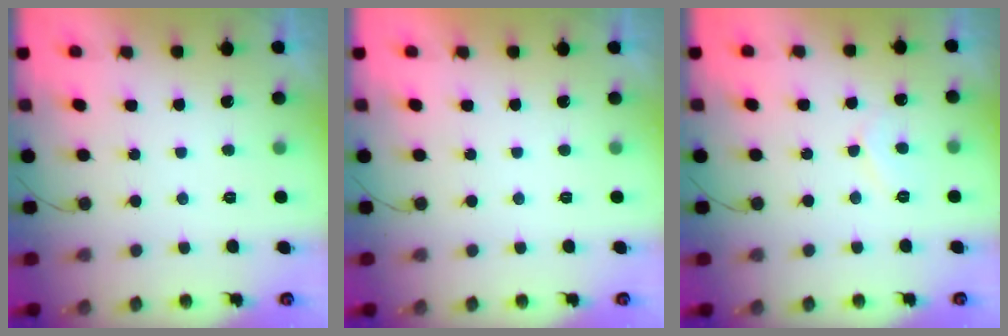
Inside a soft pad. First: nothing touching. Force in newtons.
{"total": 1.7, "press": 1.6, "slide": 0.1}
{"total": 5.6, "press": 5.6, "slide": 0.6}